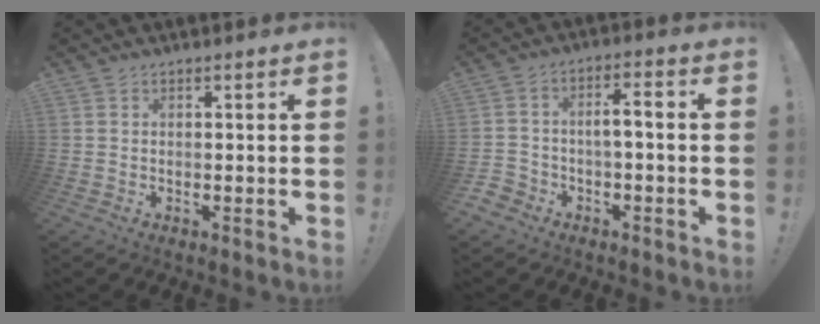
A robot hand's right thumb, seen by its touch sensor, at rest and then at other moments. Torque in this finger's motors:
{"motor_torque": [0.12, 0.13, 0.31, -0.33, 0.00]}